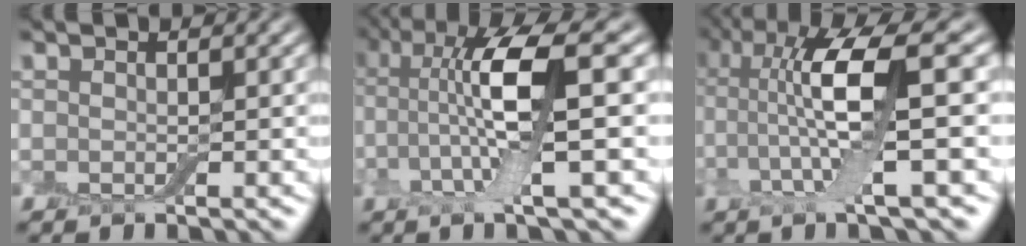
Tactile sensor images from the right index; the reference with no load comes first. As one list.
[{"total": 8.6, "force": [0.6, 1.7, 8.4], "torque": [-0.160, 0.005, 0.009]}, {"total": 9.8, "force": [1.1, 2.0, 9.5], "torque": [-0.178, 0.006, 0.019]}]